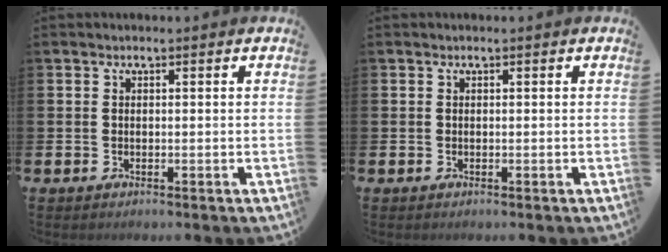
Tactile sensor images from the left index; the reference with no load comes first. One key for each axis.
{"total": 0.0}